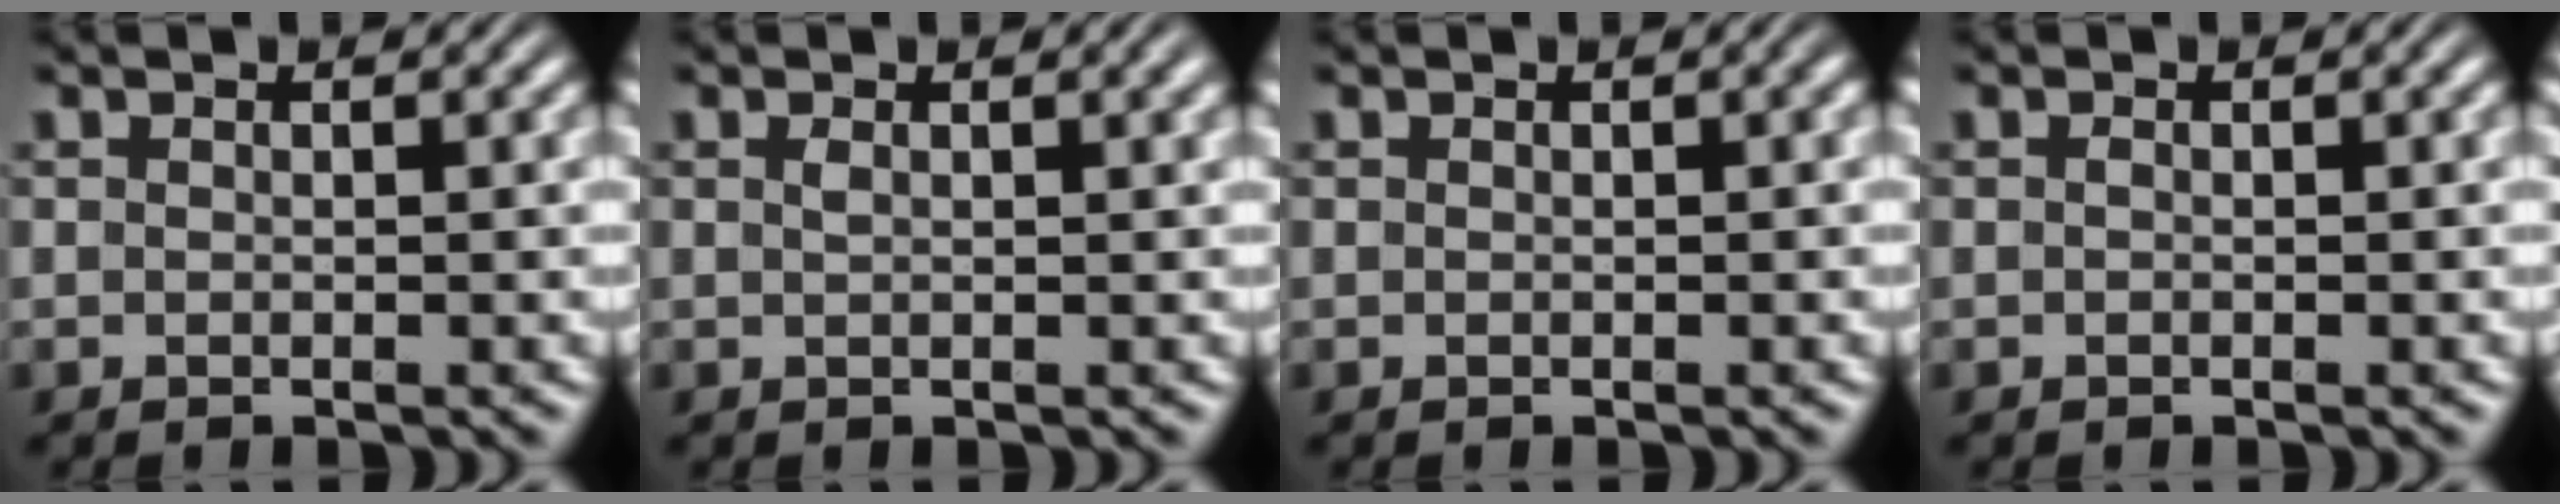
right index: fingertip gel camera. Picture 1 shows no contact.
{"total": 0.7, "force": [0.2, -0.4, 0.6], "torque": [-0.011, -0.003, 0.007]}
{"total": 0.0}
{"total": 0.0}